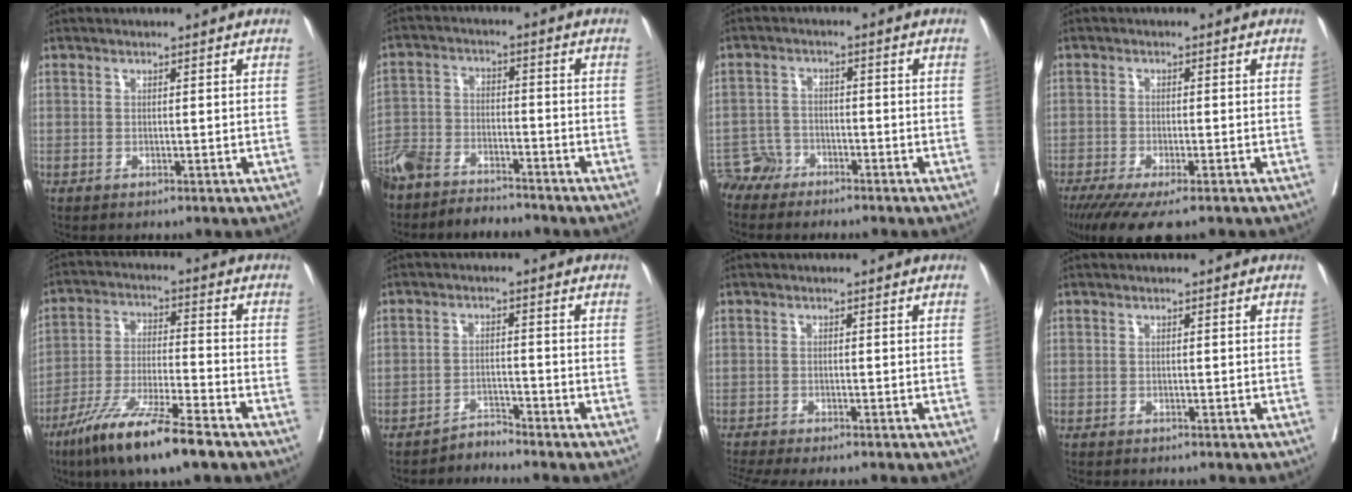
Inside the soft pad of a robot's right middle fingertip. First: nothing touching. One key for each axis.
{"total": 11.5, "fx": -10.1, "fy": 4.0, "fz": 3.8, "tx": -0.072, "ty": 0.003, "tz": -0.173}
{"total": 3.3, "fx": -2.9, "fy": 1.3, "fz": -0.9, "tx": 0.013, "ty": 0.000, "tz": -0.059}
{"total": 9.3, "fx": -6.9, "fy": 1.8, "fz": 5.9, "tx": -0.084, "ty": -0.018, "tz": -0.110}
{"total": 13.5, "fx": -9.2, "fy": 0.9, "fz": 9.8, "tx": -0.187, "ty": -0.036, "tz": -0.169}
{"total": 2.5, "fx": -2.5, "fy": -0.4, "fz": -0.5, "tx": 0.015, "ty": -0.012, "tz": -0.042}
{"total": 8.3, "fx": -7.4, "fy": 0.9, "fz": 3.7, "tx": -0.053, "ty": -0.004, "tz": -0.114}
{"total": 2.0, "fx": -1.8, "fy": 0.5, "fz": 0.7, "tx": -0.013, "ty": -0.005, "tz": -0.023}